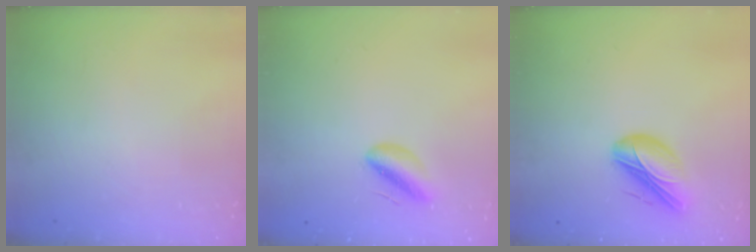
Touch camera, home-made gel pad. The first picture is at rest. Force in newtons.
{"total": 5.7, "press": 5.4, "slide": 1.9}
{"total": 11.9, "press": 11.3, "slide": 3.6}